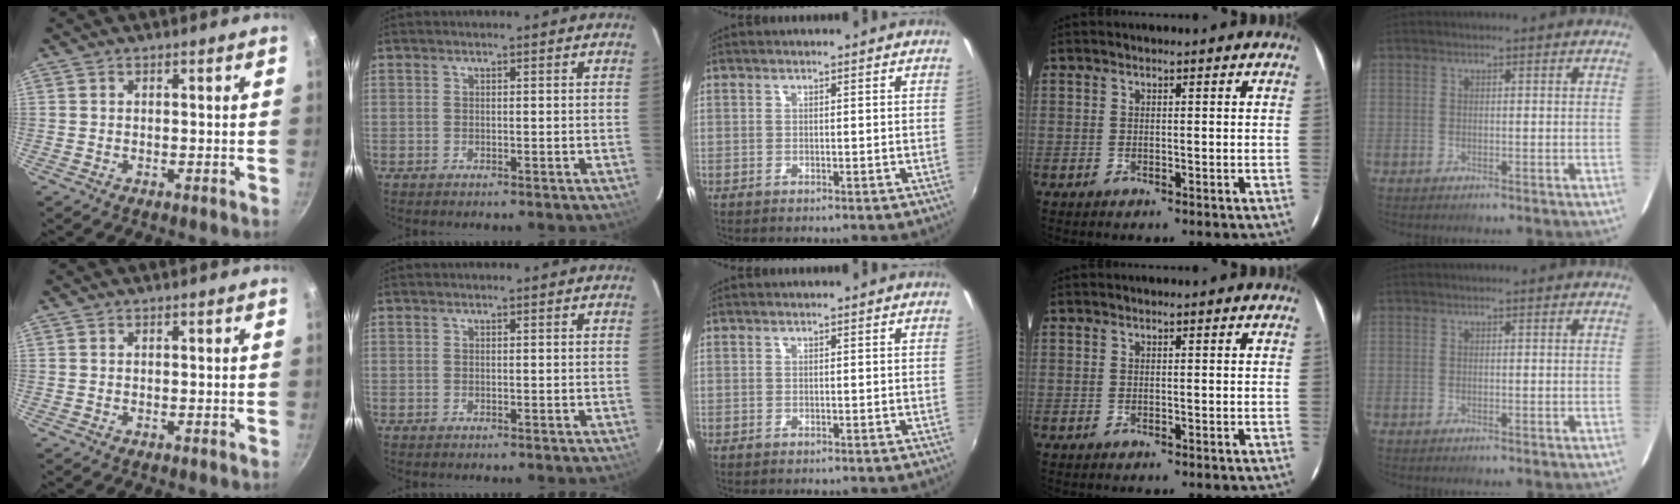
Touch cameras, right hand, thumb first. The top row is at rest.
{}